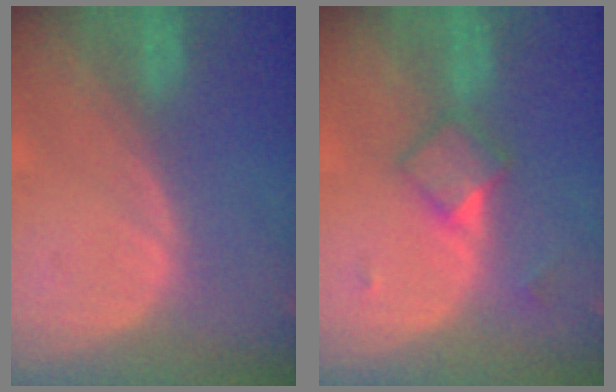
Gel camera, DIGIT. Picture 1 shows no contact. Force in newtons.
{"total": 4.7, "press": 4.2, "slide": 2.0}